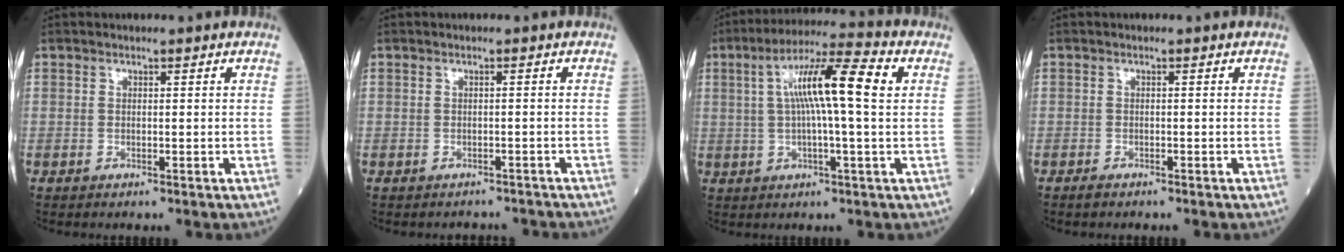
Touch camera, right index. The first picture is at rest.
{"total": 2.9, "force": [-2.7, 0.9, 0.1], "torque": [0.004, 0.003, -0.033]}
{"total": 12.0, "force": [2.3, 0.5, 11.8], "torque": [-0.208, 0.025, 0.034]}
{"total": 0.9, "force": [-0.8, 0.2, 0.3], "torque": [-0.013, -0.002, -0.014]}